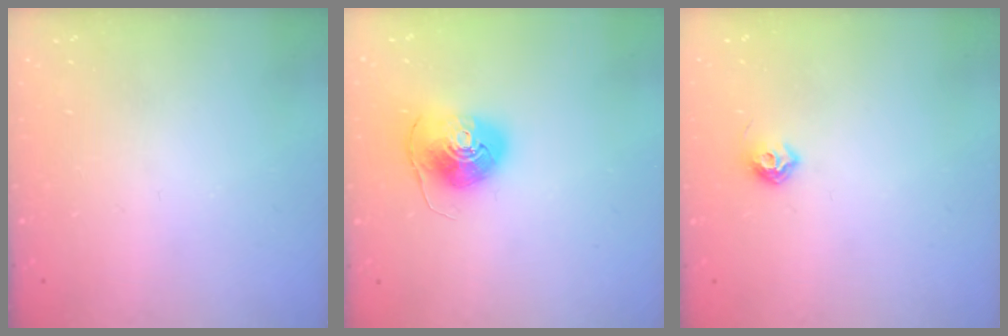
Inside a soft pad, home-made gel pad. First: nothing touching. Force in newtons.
{"total": 8.3, "press": 8.3, "slide": 0.5}
{"total": 6.4, "press": 6.3, "slide": 1.1}